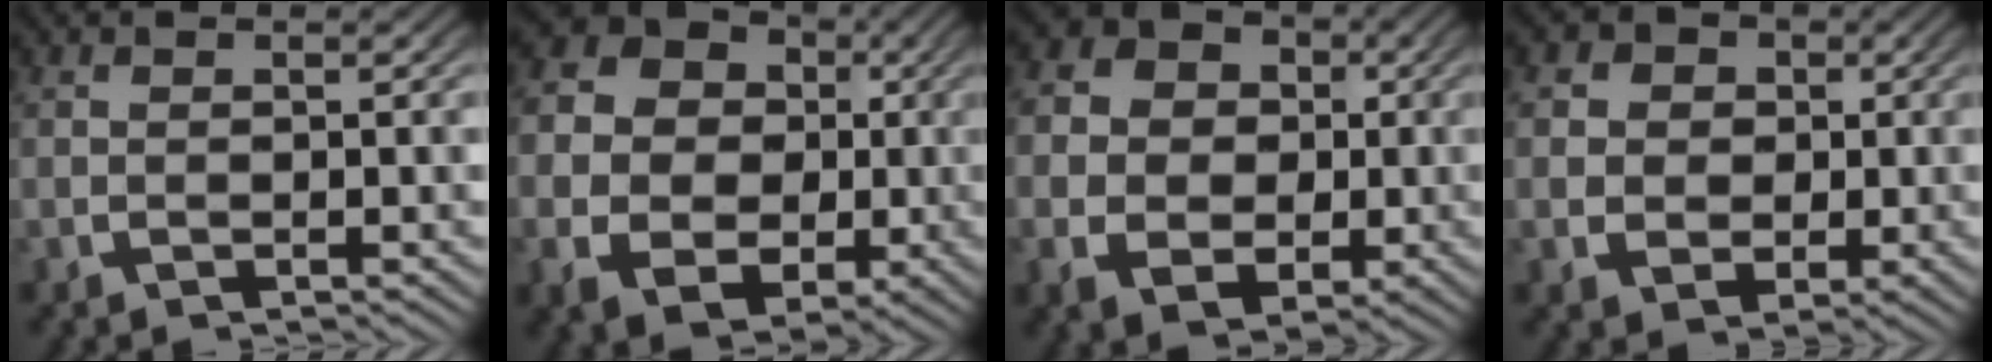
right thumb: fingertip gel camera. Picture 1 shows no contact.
{"total": 16.3, "force": [1.6, 13.3, 9.4], "torque": [-0.203, -0.026, 0.022]}
{"total": 11.9, "force": [0.8, 9.8, 6.7], "torque": [-0.131, -0.027, 0.016]}
{"total": 6.7, "force": [0.9, 5.7, 3.4], "torque": [-0.057, -0.021, 0.019]}